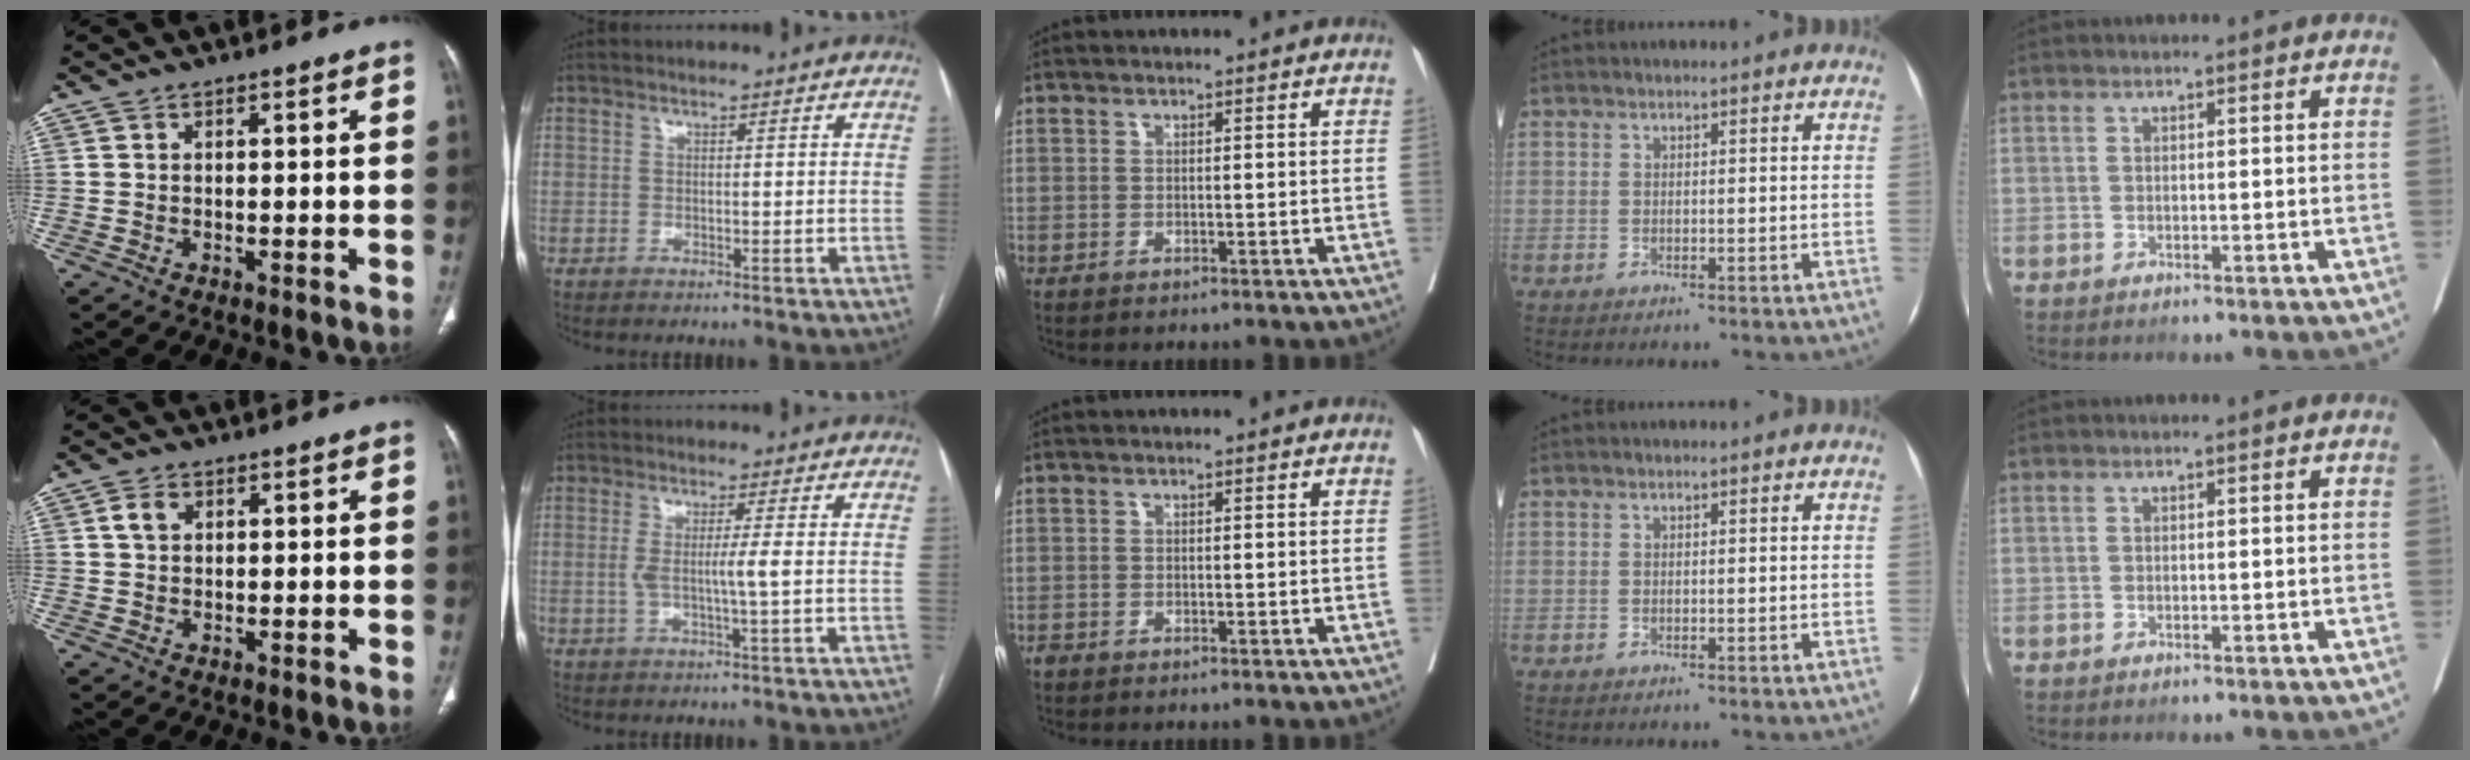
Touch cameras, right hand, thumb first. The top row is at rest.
{"thumb": {"total": 2.9, "force": [1.0, 2.1, 1.7], "torque": [-0.026, 0.003, 0.019]}, "index": {"total": 3.6, "force": [-0.3, -0.5, 3.6], "torque": [-0.067, -0.003, -0.004]}}